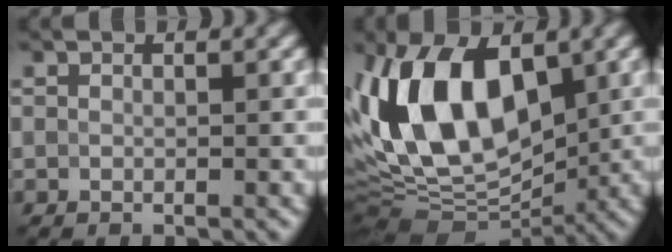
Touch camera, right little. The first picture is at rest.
{"total": 13.1, "force": [1.6, 7.5, 10.6], "torque": [-0.204, 0.014, 0.012]}